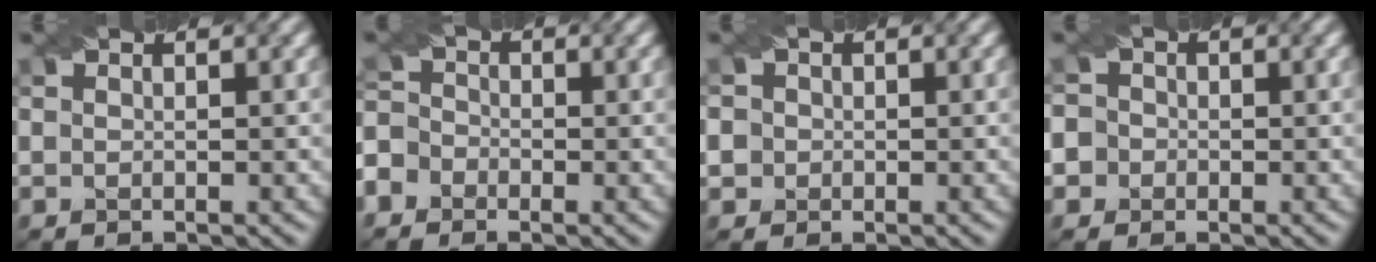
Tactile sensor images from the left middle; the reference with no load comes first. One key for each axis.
{"total": 4.9, "fx": -3.1, "fy": 3.7, "fz": 1.2, "tx": -0.019, "ty": 0.004, "tz": -0.069}
{"total": 3.0, "fx": 0.1, "fy": 2.9, "fz": 0.7, "tx": -0.004, "ty": 0.025, "tz": -0.014}
{"total": 4.7, "fx": -0.8, "fy": 4.5, "fz": 1.1, "tx": -0.020, "ty": 0.028, "tz": -0.043}